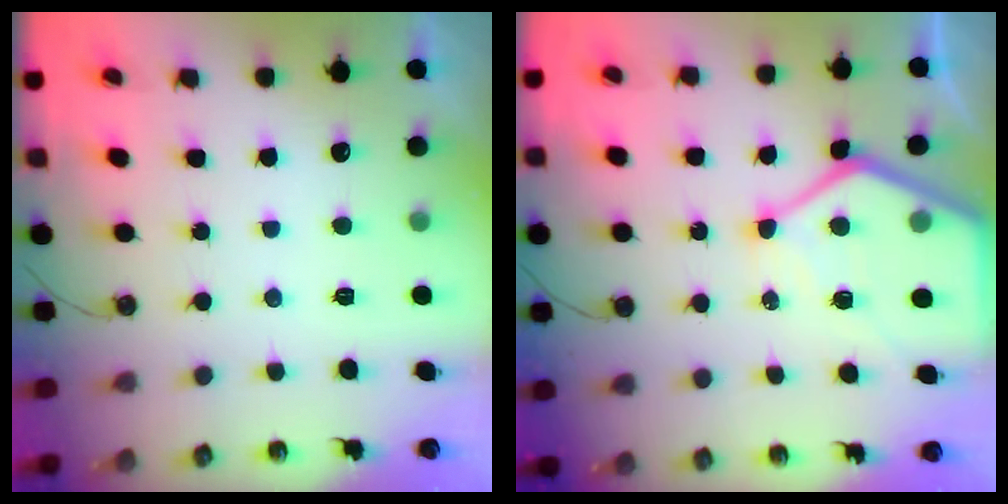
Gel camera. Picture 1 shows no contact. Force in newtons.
{"total": 15.7, "press": 15.6, "slide": 1.7}